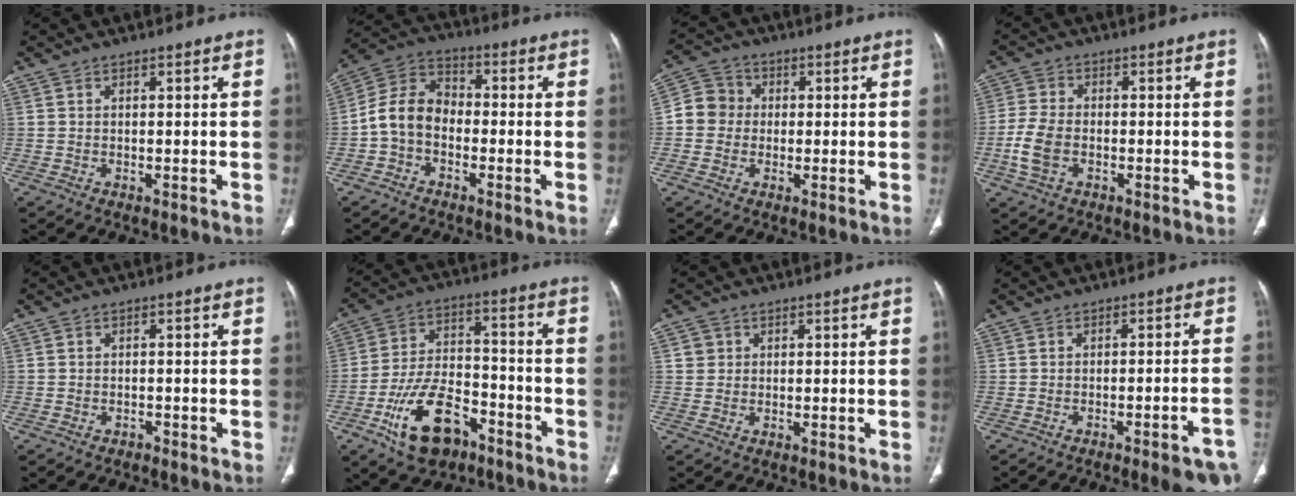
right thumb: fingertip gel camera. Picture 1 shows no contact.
{"total": 8.9, "force": [-2.1, 6.6, 5.6], "torque": [-0.093, 0.036, -0.056]}
{"total": 6.5, "force": [-0.2, 6.1, 2.2], "torque": [-0.022, 0.018, -0.016]}
{"total": 6.4, "force": [-1.8, 4.2, 4.5], "torque": [-0.104, 0.010, -0.038]}
{"total": 0.9, "force": [-0.8, 0.5, -0.1], "torque": [0.002, 0.005, -0.016]}
{"total": 15.3, "force": [-8.2, 8.7, 9.6], "torque": [-0.153, 0.059, -0.137]}
{"total": 1.7, "force": [0.5, 1.6, 0.2], "torque": [0.011, 0.005, 0.007]}
{"total": 10.1, "force": [-6.1, 1.6, 7.8], "torque": [-0.081, 0.029, -0.077]}